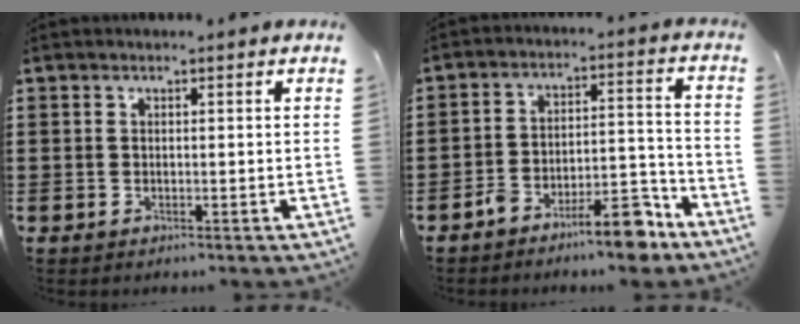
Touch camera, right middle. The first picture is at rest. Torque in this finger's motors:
{"motor_torque": [1.08, -1.06, 0.42, 0.13]}